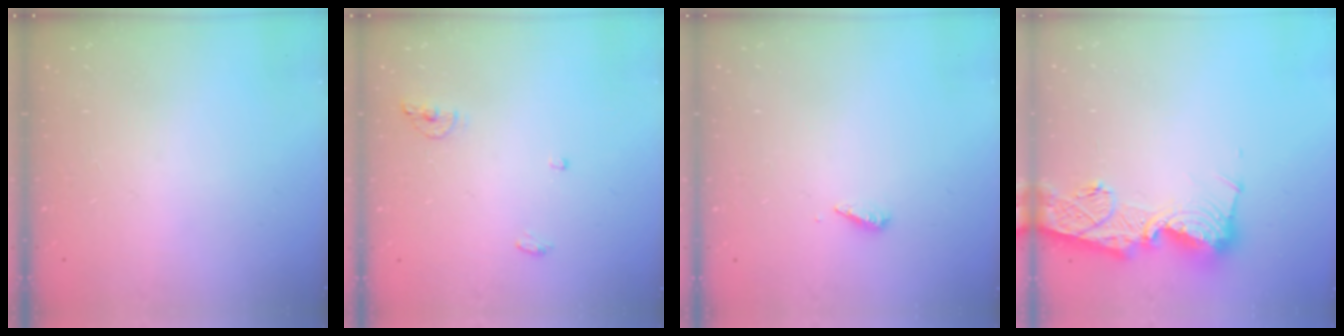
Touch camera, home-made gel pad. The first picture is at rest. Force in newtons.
{"total": 5.7, "press": 5.7, "slide": 0.9}
{"total": 2.8, "press": 2.8, "slide": 0.2}
{"total": 16.1, "press": 16.0, "slide": 1.6}